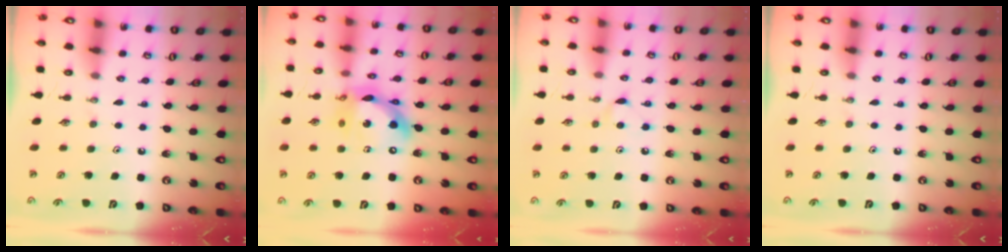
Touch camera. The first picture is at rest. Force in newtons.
{"total": 13.6, "press": 13.5, "slide": 1.7}
{"total": 5.2, "press": 5.2, "slide": 0.7}
{"total": 0.0}